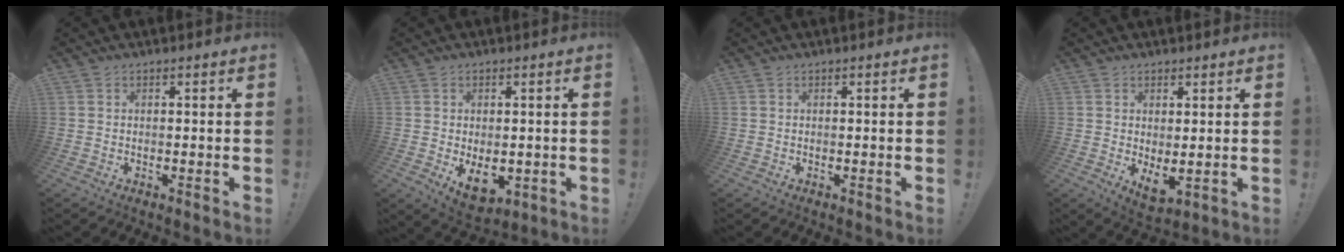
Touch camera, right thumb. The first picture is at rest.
{"total": 7.4, "force": [-1.3, 4.9, 5.4], "torque": [-0.074, 0.000, -0.014]}
{"total": 0.0}
{"total": 4.5, "force": [1.3, 2.2, 3.8], "torque": [-0.048, -0.014, 0.032]}